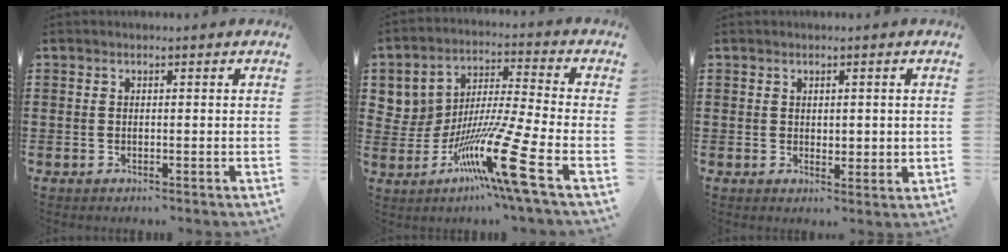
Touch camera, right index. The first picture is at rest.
{"total": 13.1, "force": [-5.6, 1.2, 11.8], "torque": [-0.239, -0.009, -0.105]}
{"total": 1.6, "force": [0.7, 1.2, 0.8], "torque": [-0.011, 0.006, 0.011]}